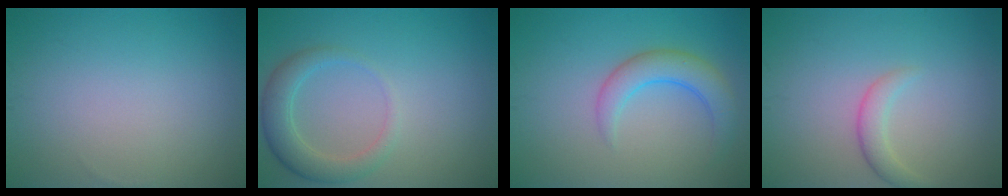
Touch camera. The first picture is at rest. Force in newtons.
{"total": 2.4, "press": 2.4, "slide": 0.4}
{"total": 3.7, "press": 3.7, "slide": 0.3}
{"total": 1.9, "press": 1.9, "slide": 0.0}